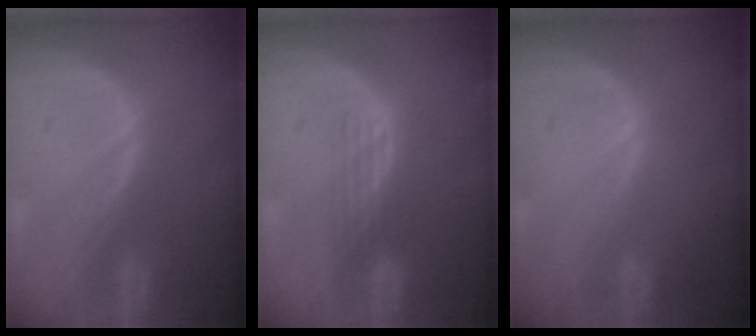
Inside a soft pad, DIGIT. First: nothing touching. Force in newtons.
{"total": 3.0, "press": 2.7, "slide": 1.3}
{"total": 0.0}